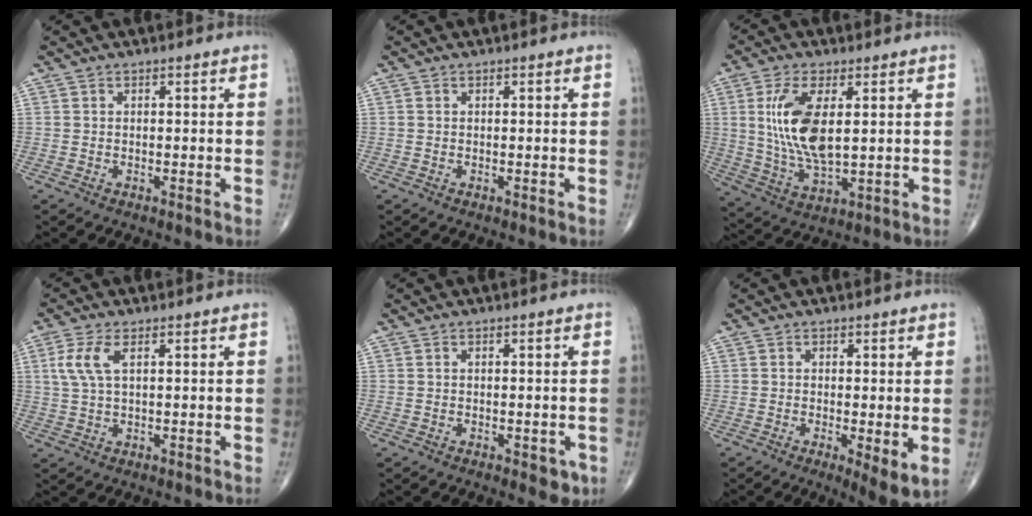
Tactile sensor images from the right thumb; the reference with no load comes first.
{"total": 0.0}
{"total": 12.8, "force": [2.5, 5.4, 11.3], "torque": [-0.234, -0.019, 0.057]}
{"total": 5.3, "force": [1.7, 2.1, 4.5], "torque": [-0.115, 0.006, 0.037]}
{"total": 2.2, "force": [-0.7, 1.1, 1.8], "torque": [-0.012, -0.002, -0.005]}
{"total": 5.7, "force": [-1.0, 1.4, 5.4], "torque": [-0.087, -0.020, -0.017]}